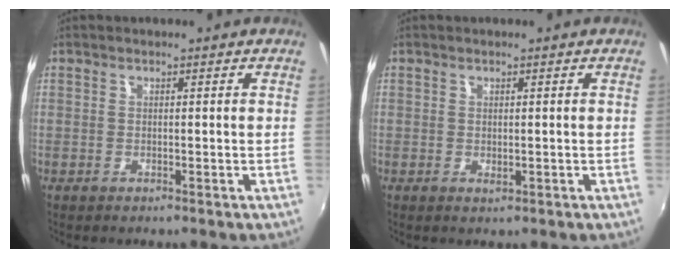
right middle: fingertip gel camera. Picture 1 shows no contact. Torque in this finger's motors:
{"motor_torque": [-0.54, -0.75, -0.06, -0.01]}